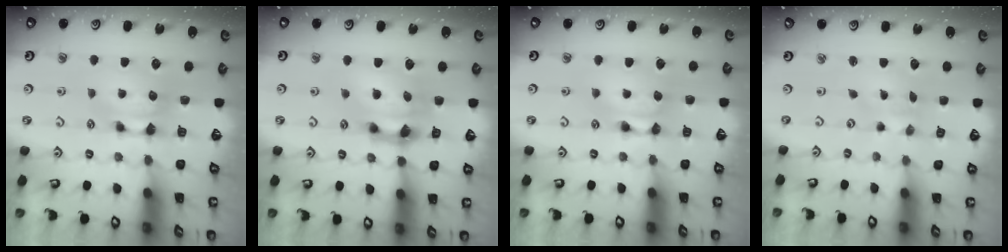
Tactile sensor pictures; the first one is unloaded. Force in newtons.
{"total": 4.8, "press": 4.3, "slide": 2.2}
{"total": 1.7, "press": 1.7, "slide": 0.2}
{"total": 4.1, "press": 4.0, "slide": 0.9}